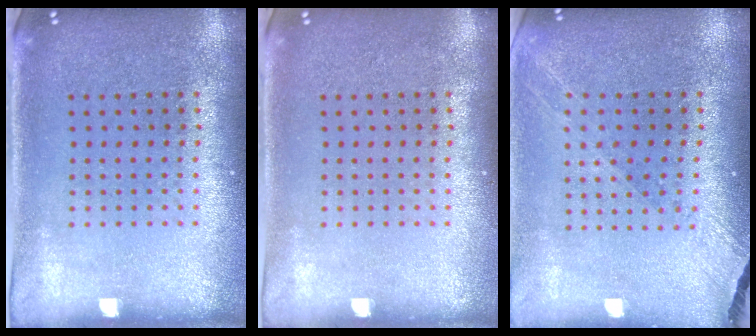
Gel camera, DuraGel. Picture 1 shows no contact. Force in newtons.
{"total": 0.0}
{"total": 1.2, "press": 1.2, "slide": 0.2}